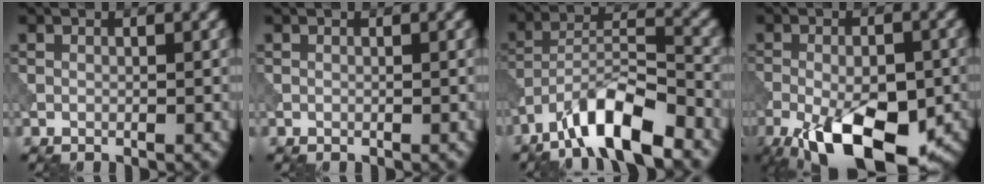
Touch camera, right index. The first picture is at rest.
{"total": 0.0}
{"total": 8.9, "force": [-6.2, 2.3, 6.0], "torque": [-0.101, 0.008, -0.117]}
{"total": 13.5, "force": [-6.6, 5.9, 10.2], "torque": [-0.170, -0.027, -0.109]}